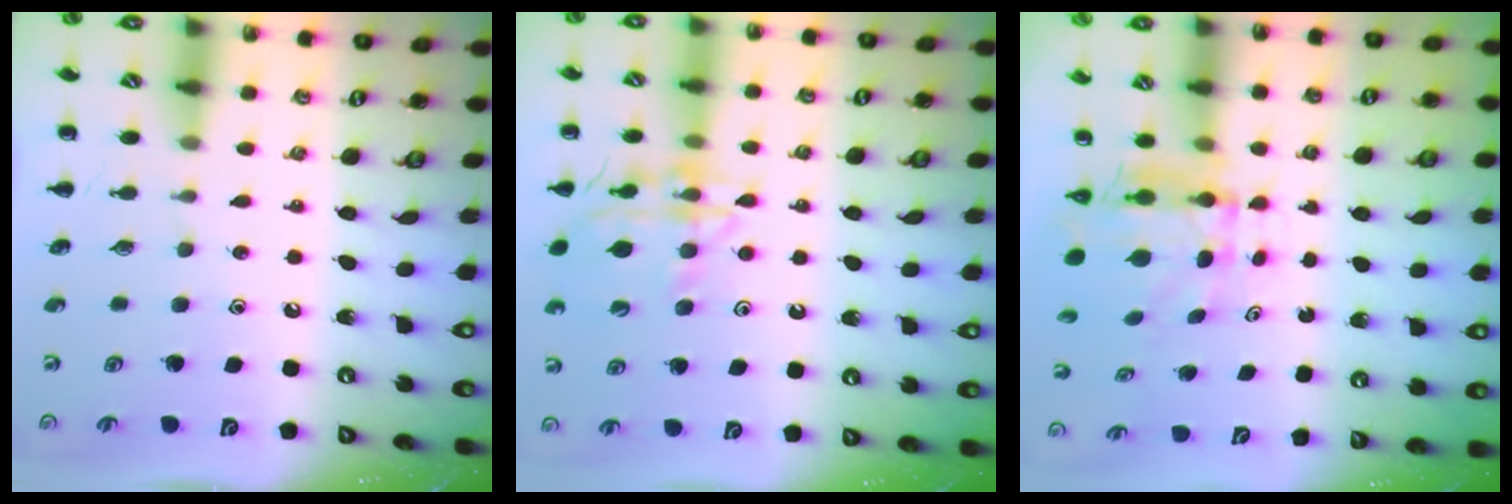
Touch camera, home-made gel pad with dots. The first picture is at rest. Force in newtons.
{"total": 15.6, "press": 15.5, "slide": 2.2}
{"total": 5.6, "press": 5.5, "slide": 0.8}